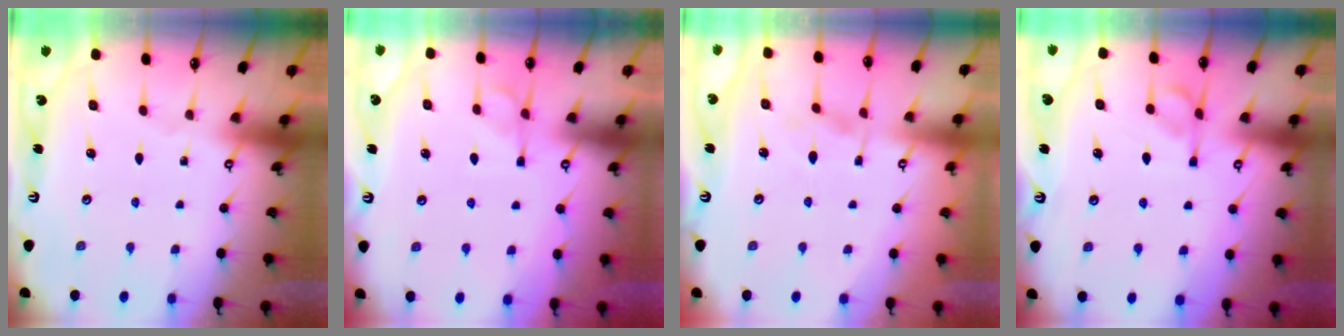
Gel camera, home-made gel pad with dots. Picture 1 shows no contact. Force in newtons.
{"total": 1.9, "press": 1.2, "slide": 1.4}
{"total": 2.5, "press": 2.3, "slide": 1.0}
{"total": 7.2, "press": 7.2, "slide": 0.6}